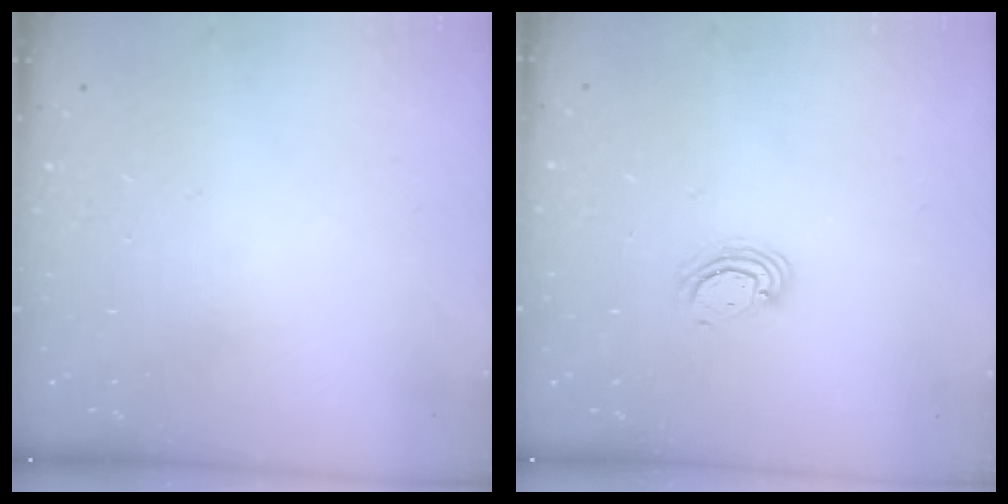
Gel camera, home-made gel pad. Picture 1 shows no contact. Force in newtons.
{"total": 4.0, "press": 4.0, "slide": 0.3}